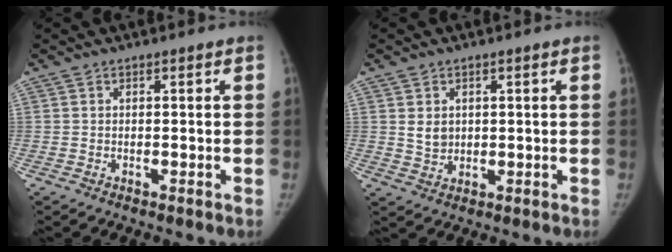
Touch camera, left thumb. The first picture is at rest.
{"total": 3.4, "force": [0.9, 2.8, 1.8], "torque": [-0.018, -0.010, 0.025]}